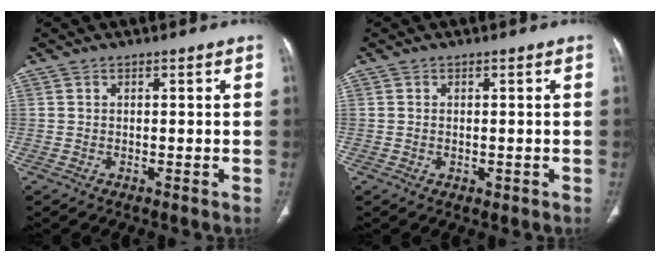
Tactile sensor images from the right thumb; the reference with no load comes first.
{"total": 0.5, "force": [-0.1, 0.4, 0.3], "torque": [-0.005, 0.004, 0.000]}